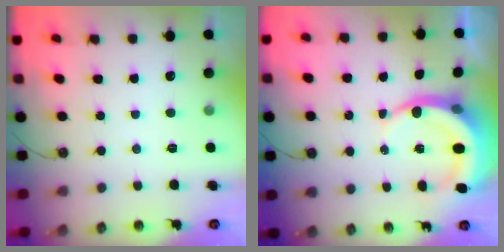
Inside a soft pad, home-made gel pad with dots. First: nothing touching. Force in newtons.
{"total": 8.3, "press": 8.1, "slide": 1.6}